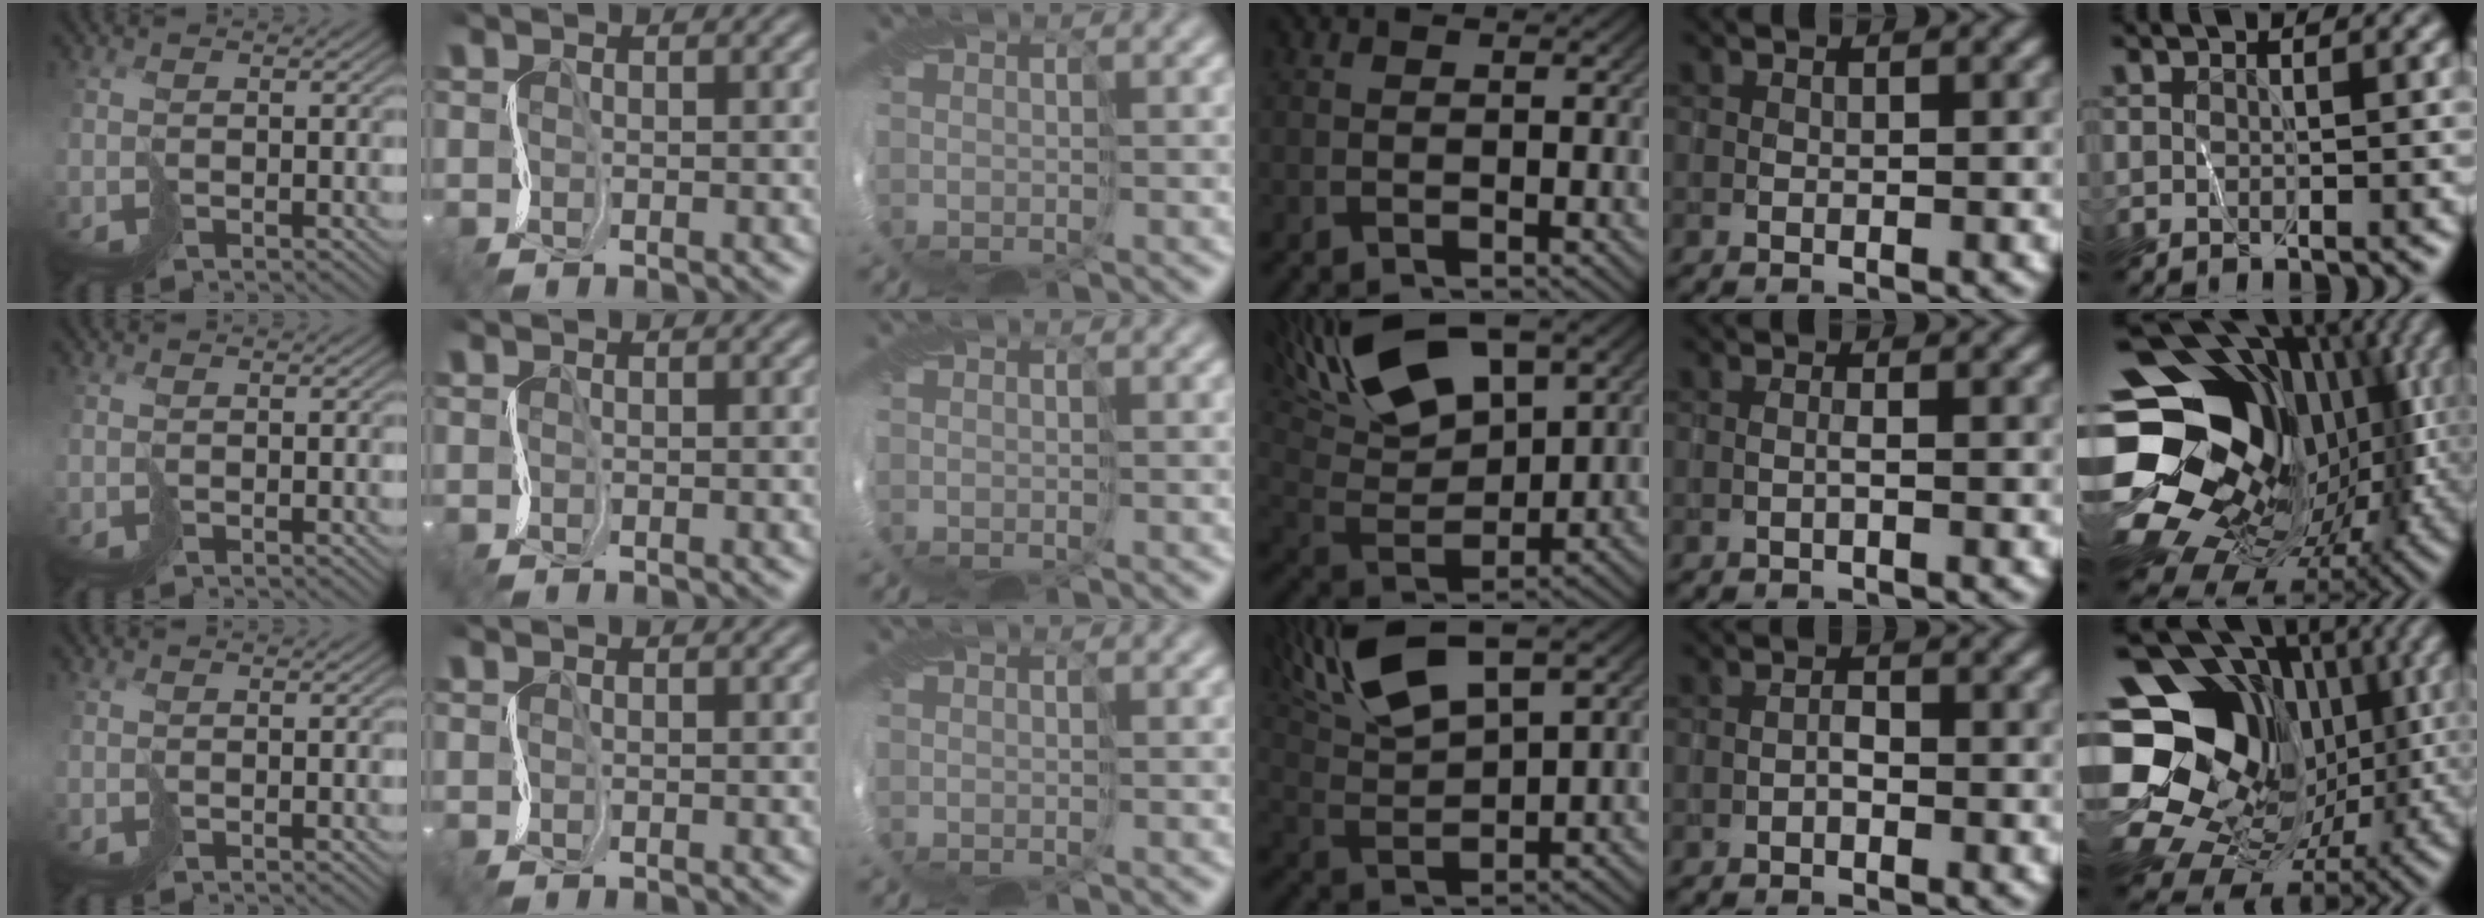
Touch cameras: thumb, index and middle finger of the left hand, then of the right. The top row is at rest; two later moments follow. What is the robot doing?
{"motion": "cut", "object": "receipt paper"}